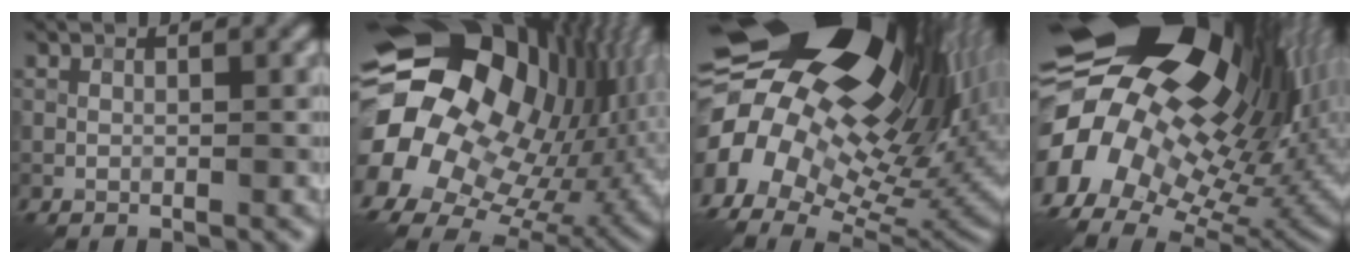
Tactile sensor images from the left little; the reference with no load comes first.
{"total": 22.1, "force": [0.5, 18.1, 12.7], "torque": [-0.242, -0.006, 0.000]}
{"total": 20.1, "force": [4.3, 12.5, 15.2], "torque": [-0.279, 0.017, 0.082]}
{"total": 18.7, "force": [2.8, 12.2, 13.8], "torque": [-0.227, -0.015, 0.066]}